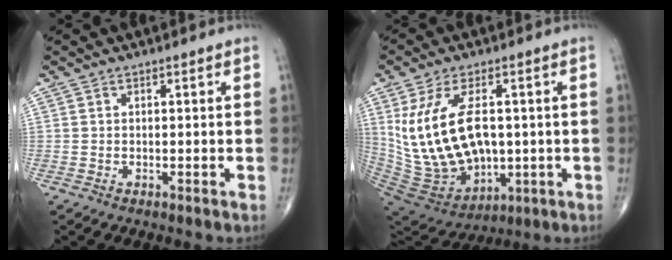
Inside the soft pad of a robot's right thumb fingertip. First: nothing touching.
{"total": 18.7, "force": [2.0, 11.1, 14.9], "torque": [-0.278, -0.013, 0.064]}